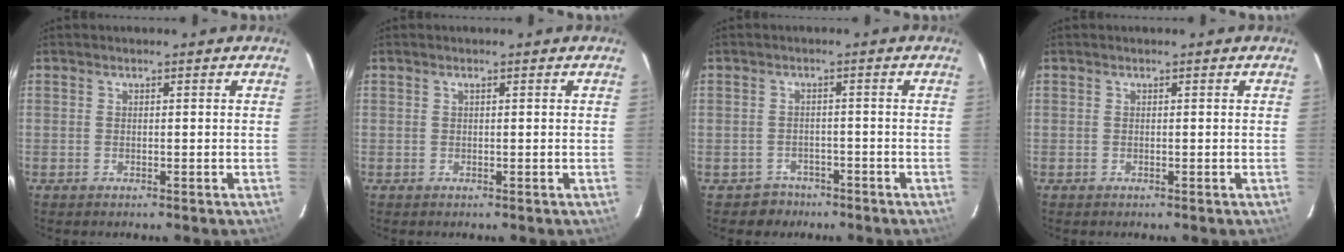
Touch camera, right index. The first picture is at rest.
{"total": 0.0}
{"total": 4.0, "force": [-2.4, 3.1, -0.7], "torque": [0.008, 0.025, -0.034]}
{"total": 0.0}